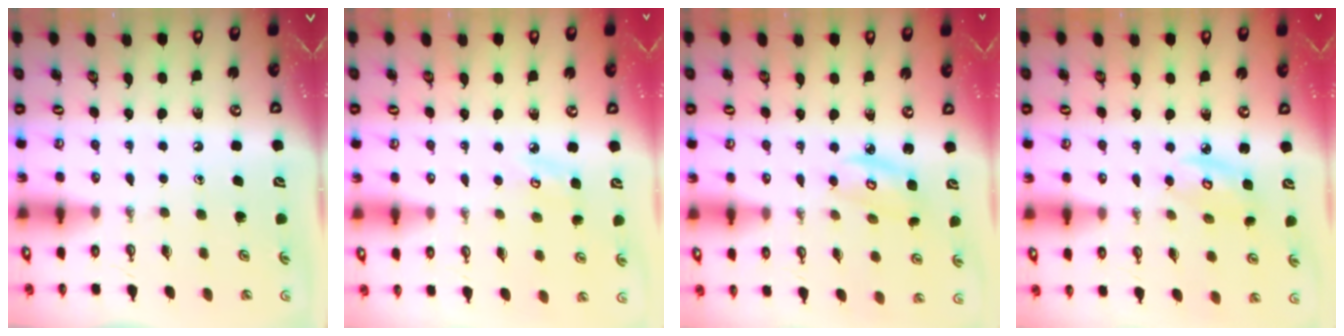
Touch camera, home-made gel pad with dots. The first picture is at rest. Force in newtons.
{"total": 5.1, "press": 5.1, "slide": 0.5}
{"total": 4.0, "press": 3.9, "slide": 0.3}
{"total": 4.8, "press": 4.7, "slide": 0.2}